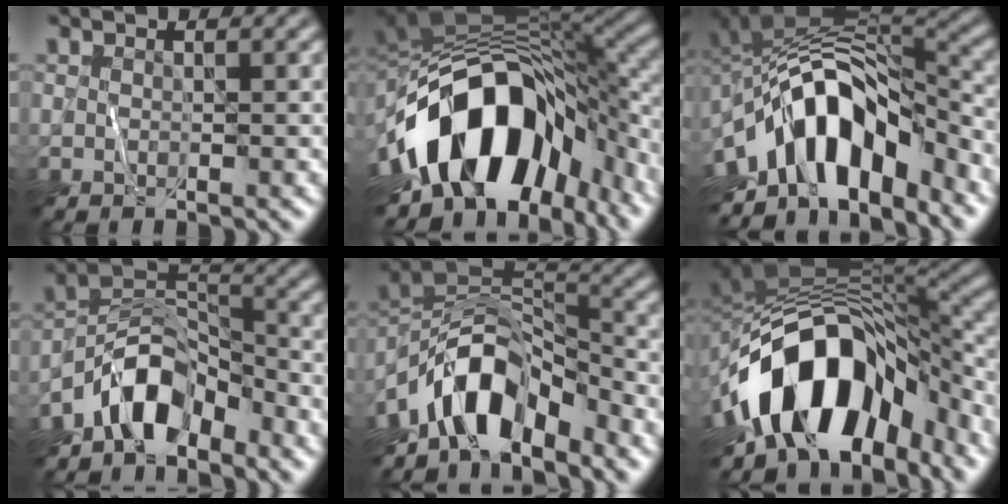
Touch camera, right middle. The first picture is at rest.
{"total": 16.3, "force": [-5.8, 9.6, 11.9], "torque": [-0.206, 0.000, -0.096]}
{"total": 12.5, "force": [-5.9, 6.2, 9.2], "torque": [-0.144, 0.015, -0.103]}
{"total": 6.6, "force": [-4.8, 3.1, 3.2], "torque": [-0.039, 0.011, -0.097]}
{"total": 9.0, "force": [-6.2, 3.9, 5.2], "torque": [-0.076, 0.012, -0.123]}
{"total": 14.6, "force": [-6.6, 8.6, 9.8], "torque": [-0.156, 0.006, -0.110]}